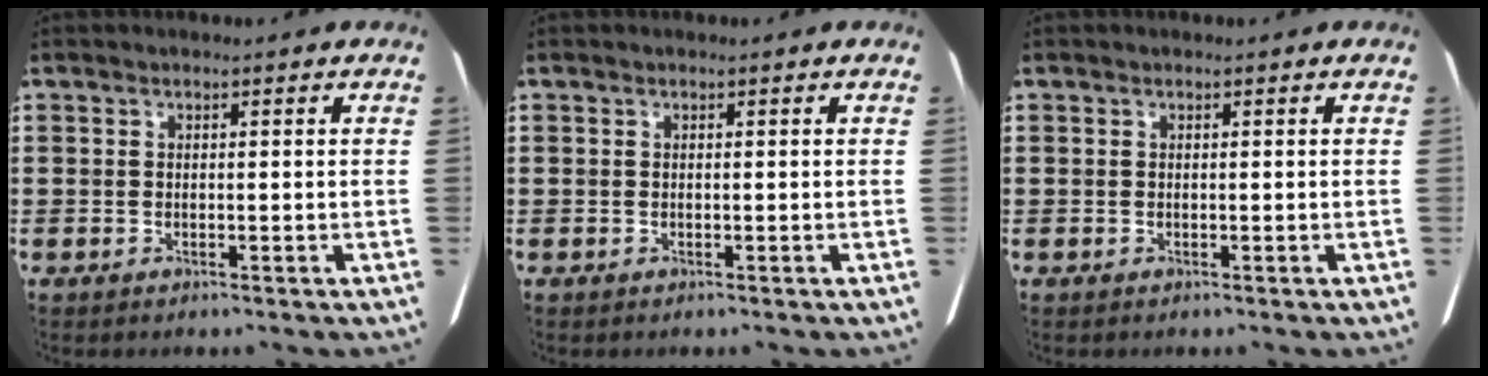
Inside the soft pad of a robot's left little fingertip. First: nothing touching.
{"total": 0.0}
{"total": 0.0}